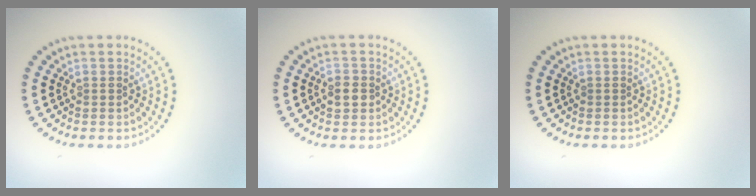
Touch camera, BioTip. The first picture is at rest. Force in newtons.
{"total": 1.7, "press": 1.6, "slide": 0.2}
{"total": 0.0}